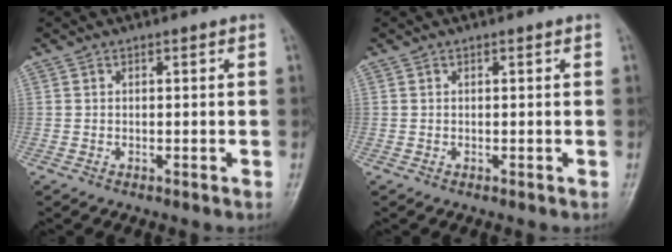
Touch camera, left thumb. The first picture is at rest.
{"total": 0.0}